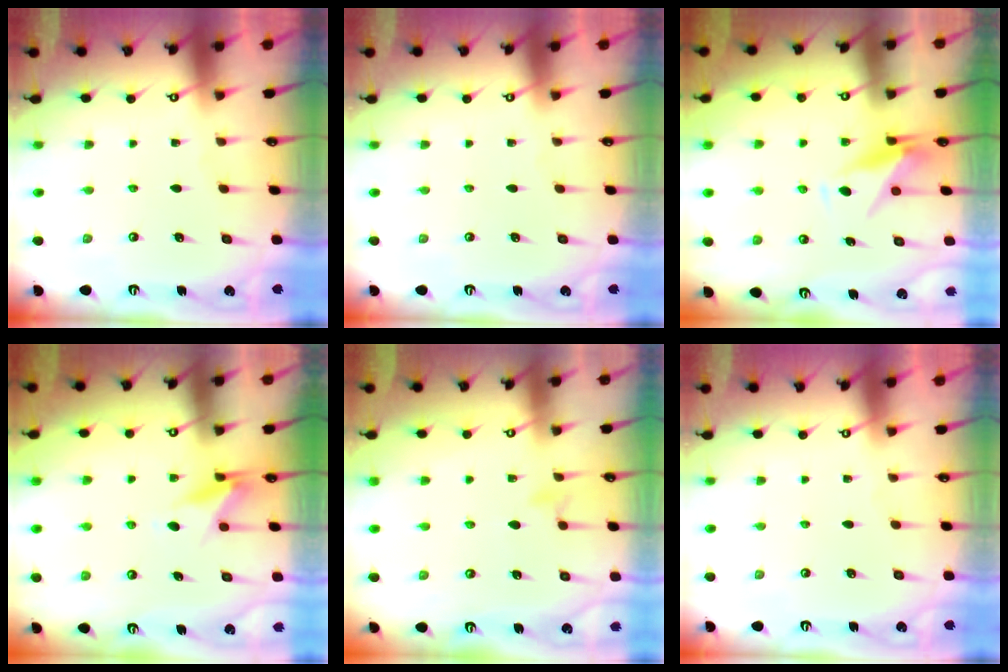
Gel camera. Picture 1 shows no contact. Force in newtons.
{"total": 0.0}
{"total": 9.2, "press": 9.1, "slide": 1.6}
{"total": 9.3, "press": 9.3, "slide": 0.7}
{"total": 4.6, "press": 4.5, "slide": 0.4}
{"total": 0.0}